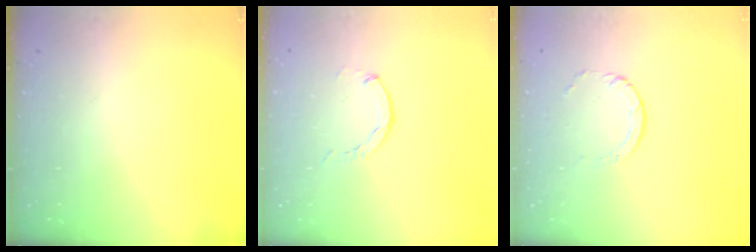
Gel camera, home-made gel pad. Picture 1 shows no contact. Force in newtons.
{"total": 0.0}
{"total": 1.0, "press": 1.0, "slide": 0.1}